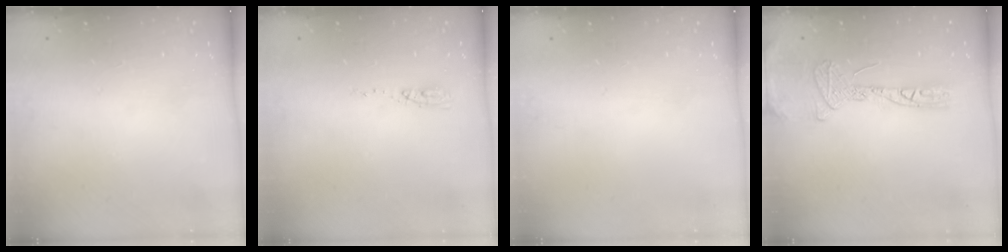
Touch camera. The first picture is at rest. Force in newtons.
{"total": 3.9, "press": 3.7, "slide": 1.2}
{"total": 0.0}
{"total": 12.5, "press": 12.3, "slide": 2.3}